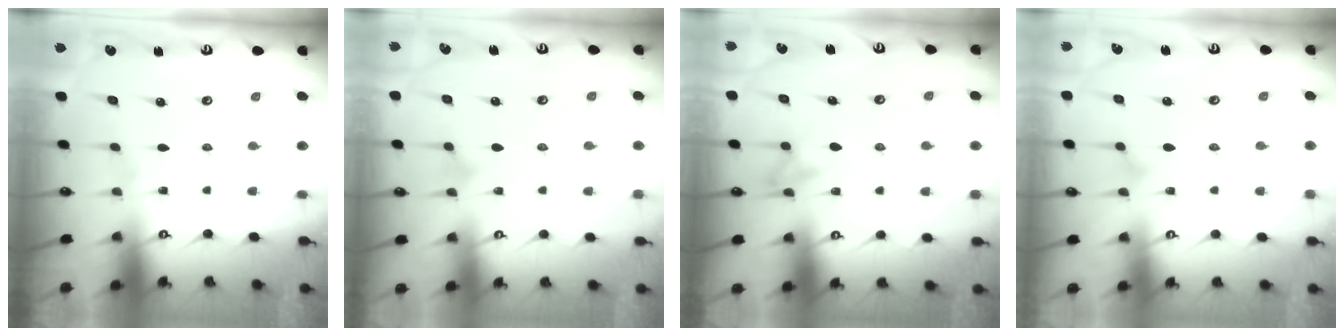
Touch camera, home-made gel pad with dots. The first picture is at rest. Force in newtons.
{"total": 3.6, "press": 3.5, "slide": 0.4}
{"total": 8.6, "press": 8.5, "slide": 1.0}
{"total": 8.0, "press": 8.0, "slide": 0.4}